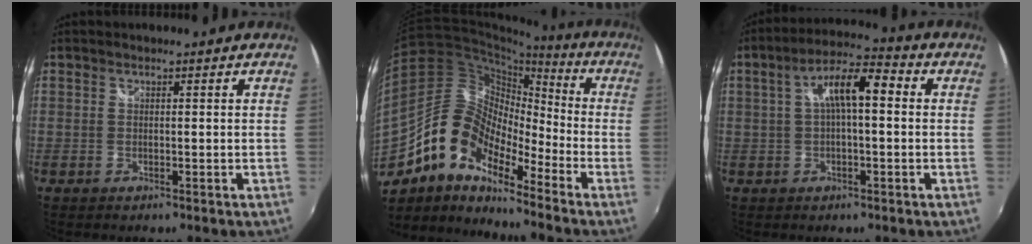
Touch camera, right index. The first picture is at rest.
{"total": 16.0, "force": [-9.7, 7.6, 10.2], "torque": [-0.185, 0.009, -0.206]}
{"total": 8.7, "force": [0.9, 2.7, 8.2], "torque": [-0.150, 0.027, 0.015]}